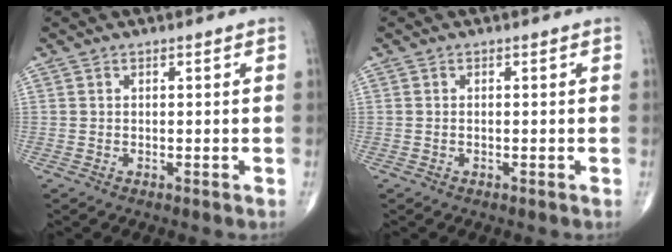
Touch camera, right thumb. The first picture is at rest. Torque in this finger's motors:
{"motor_torque": [-0.24, 0.00, -0.40, -0.17, 0.02]}